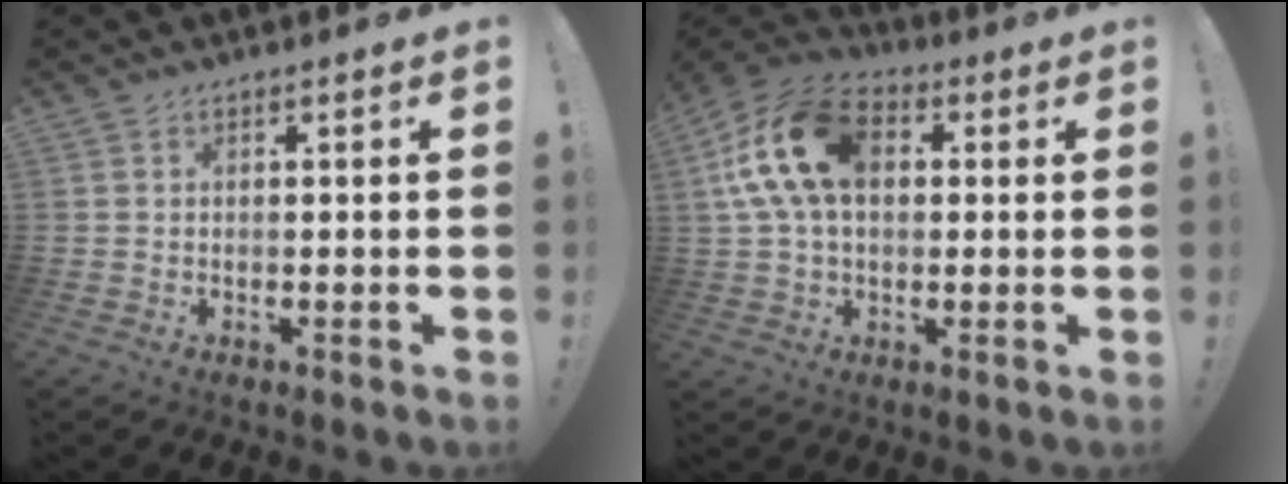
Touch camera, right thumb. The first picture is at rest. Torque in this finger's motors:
{"motor_torque": [0.63, 1.31, 0.35, 0.00, 0.53]}